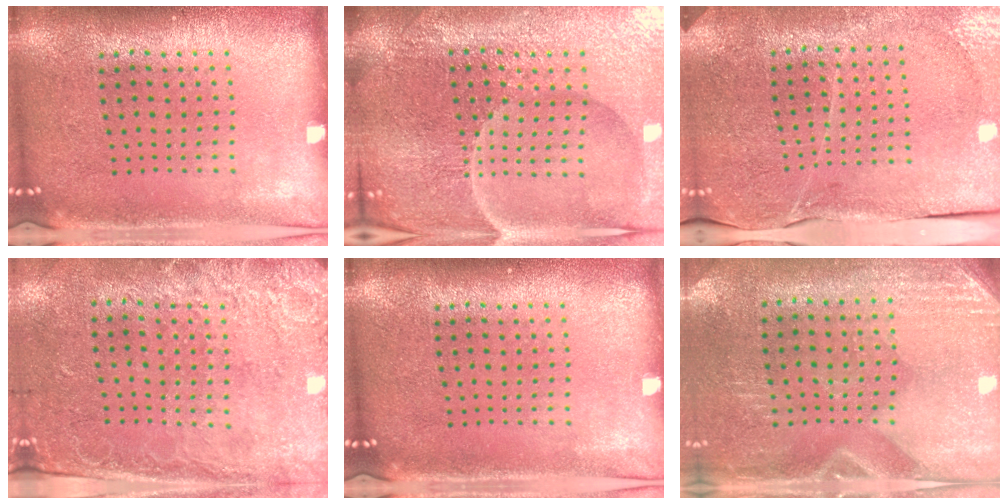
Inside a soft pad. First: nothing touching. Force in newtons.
{"total": 5.4, "press": 5.1, "slide": 1.7}
{"total": 3.3, "press": 3.3, "slide": 0.4}
{"total": 2.5, "press": 1.9, "slide": 1.6}
{"total": 0.0}
{"total": 2.8, "press": 2.5, "slide": 1.3}